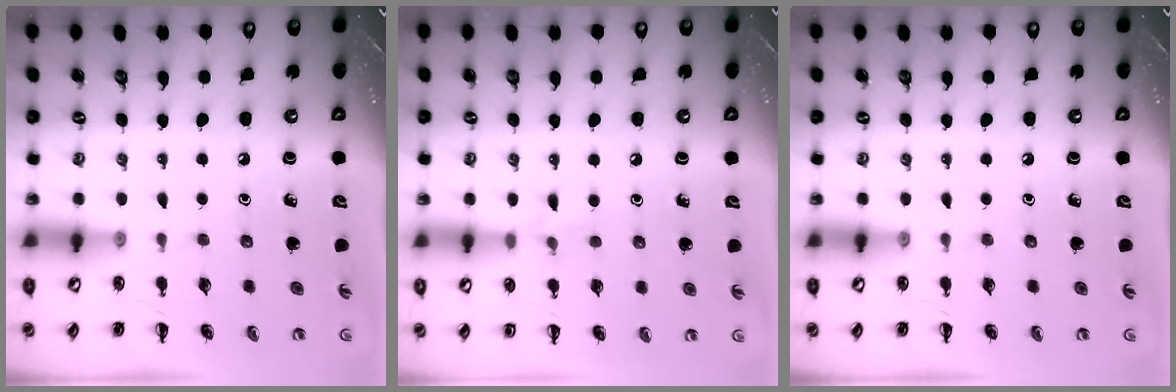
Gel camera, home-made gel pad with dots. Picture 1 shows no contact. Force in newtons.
{"total": 5.9, "press": 5.5, "slide": 2.0}
{"total": 0.0}